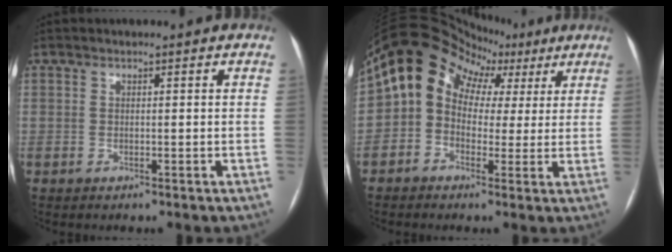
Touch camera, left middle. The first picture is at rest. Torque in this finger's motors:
{"motor_torque": [1.42, -0.73, 1.05, 0.21]}